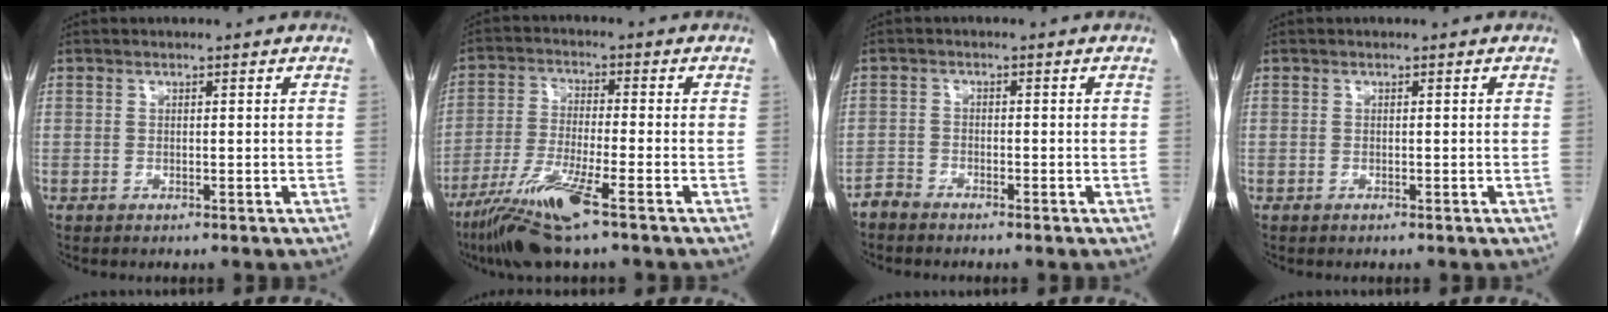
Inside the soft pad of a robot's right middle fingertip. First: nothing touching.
{"total": 10.4, "force": [-6.3, 0.3, 8.3], "torque": [-0.171, -0.026, -0.118]}
{"total": 1.7, "force": [-1.7, 0.2, -0.1], "torque": [0.004, -0.001, -0.033]}
{"total": 0.0}